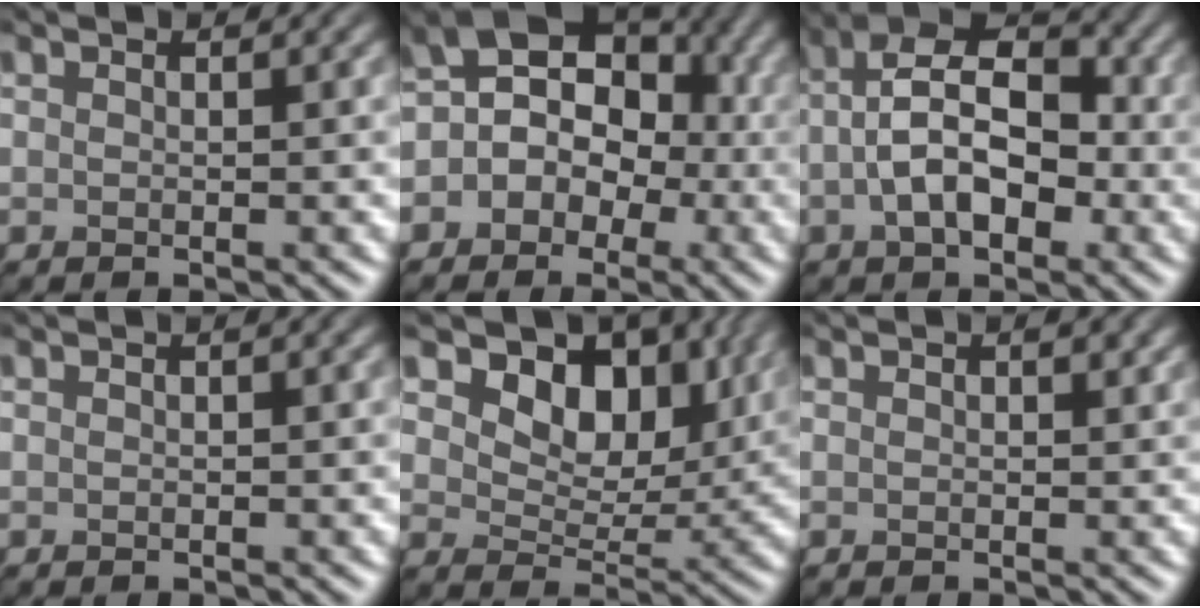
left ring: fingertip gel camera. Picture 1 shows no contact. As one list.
[{"total": 10.0, "force": [-0.1, 8.4, 5.4], "torque": [-0.065, 0.045, -0.053]}, {"total": 7.6, "force": [-1.1, 4.5, 6.0], "torque": [-0.110, 0.014, -0.031]}, {"total": 0.6, "force": [0.0, 0.1, 0.6], "torque": [-0.011, 0.002, 0.000]}, {"total": 9.1, "force": [4.6, 6.0, 5.1], "torque": [-0.083, -0.009, 0.071]}, {"total": 1.0, "force": [0.4, 0.5, 0.9], "torque": [-0.013, 0.002, 0.006]}]